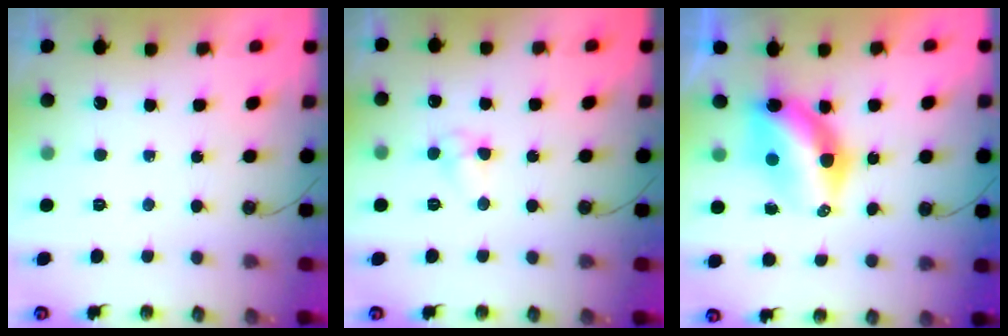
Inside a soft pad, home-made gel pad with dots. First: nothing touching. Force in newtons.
{"total": 5.6, "press": 5.6, "slide": 0.8}
{"total": 8.8, "press": 8.8, "slide": 0.6}